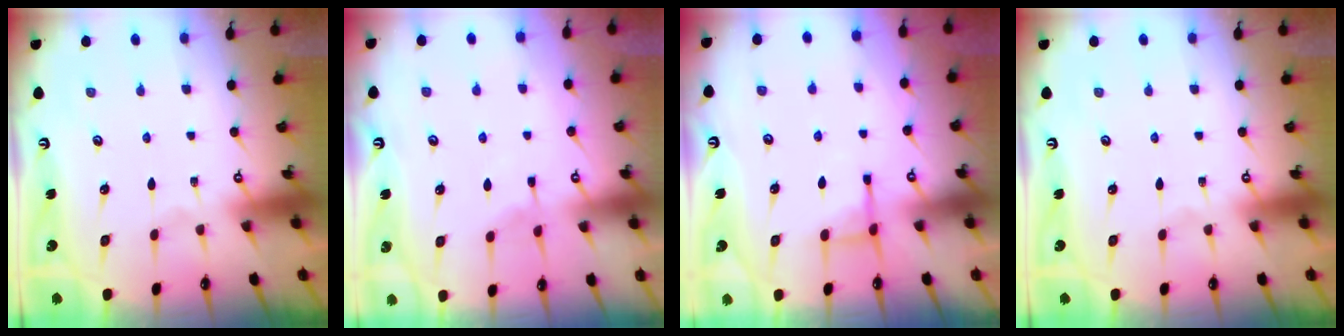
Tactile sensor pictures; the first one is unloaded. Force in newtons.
{"total": 3.0, "press": 2.9, "slide": 0.5}
{"total": 4.3, "press": 4.2, "slide": 0.7}
{"total": 0.0}